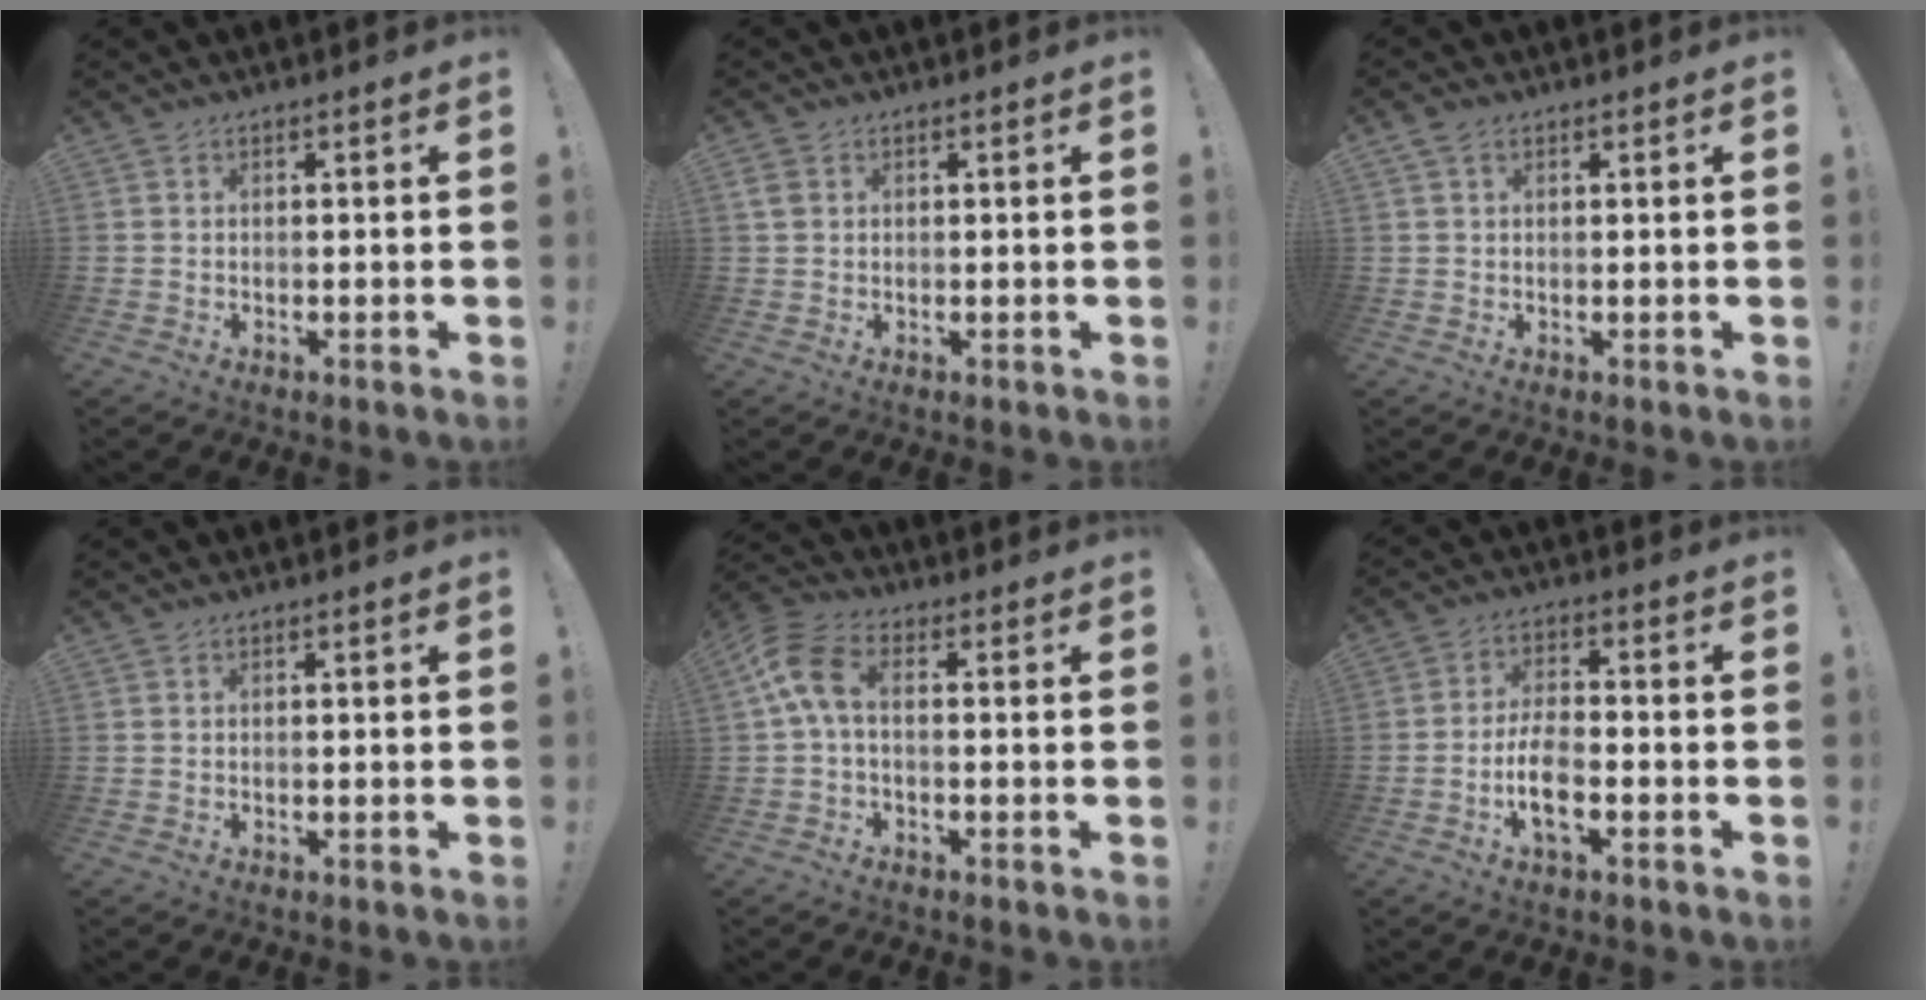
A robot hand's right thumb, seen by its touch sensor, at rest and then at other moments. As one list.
[{"total": 2.8, "force": [0.9, 2.2, 1.5], "torque": [-0.023, 0.004, 0.019]}, {"total": 2.1, "force": [1.2, 1.3, 1.1], "torque": [-0.016, 0.000, 0.022]}, {"total": 0.0}, {"total": 8.9, "force": [1.5, 4.5, 7.6], "torque": [-0.158, 0.001, 0.034]}, {"total": 8.8, "force": [-3.4, 3.8, 7.2], "torque": [-0.157, 0.005, -0.058]}]